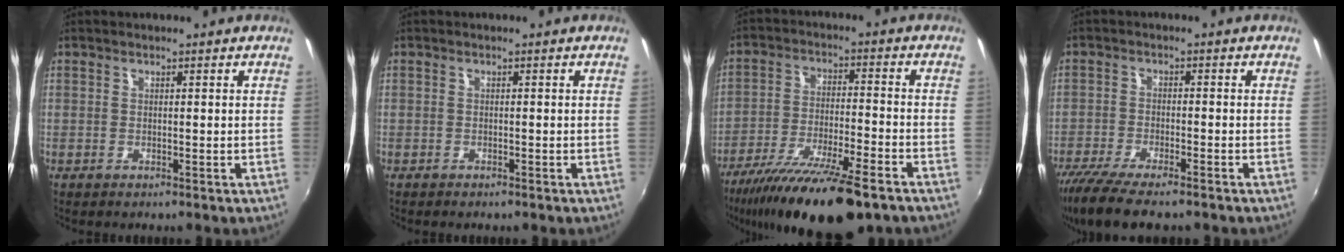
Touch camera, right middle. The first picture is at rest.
{"total": 0.8, "force": [-0.7, 0.3, 0.2], "torque": [-0.008, -0.002, -0.011]}
{"total": 19.4, "force": [-14.7, 3.6, 12.1], "torque": [-0.230, -0.046, -0.242]}
{"total": 11.0, "force": [-8.9, 2.3, 6.1], "torque": [-0.143, -0.041, -0.157]}